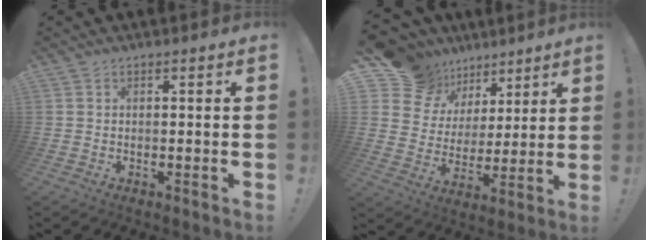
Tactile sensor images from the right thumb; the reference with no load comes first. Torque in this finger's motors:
{"motor_torque": [-0.16, 0.23, 0.11, 0.34, 0.00]}